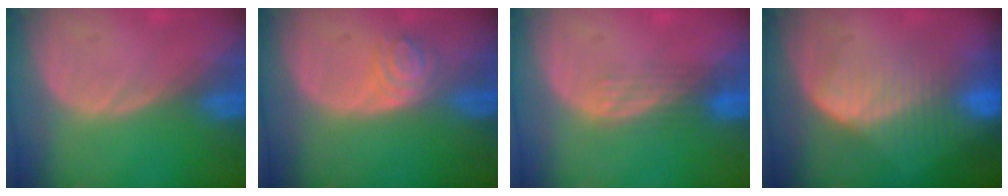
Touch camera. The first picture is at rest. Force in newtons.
{"total": 3.9, "press": 3.7, "slide": 1.3}
{"total": 2.9, "press": 2.7, "slide": 1.1}
{"total": 8.0, "press": 7.5, "slide": 2.7}